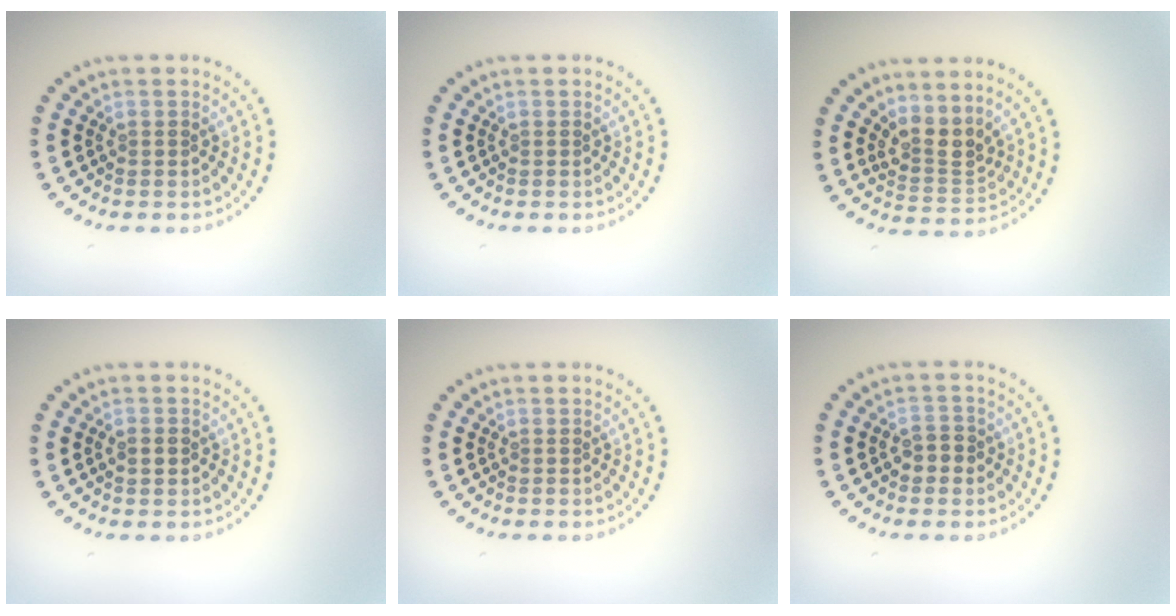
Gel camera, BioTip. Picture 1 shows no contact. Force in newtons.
{"total": 0.0}
{"total": 3.0, "press": 2.3, "slide": 1.8}
{"total": 1.7, "press": 1.7, "slide": 0.1}
{"total": 0.0}
{"total": 1.8, "press": 1.8, "slide": 0.4}